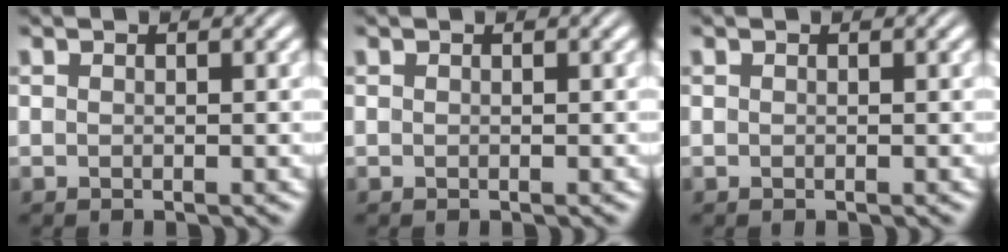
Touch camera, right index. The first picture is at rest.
{"total": 0.0}
{"total": 0.0}